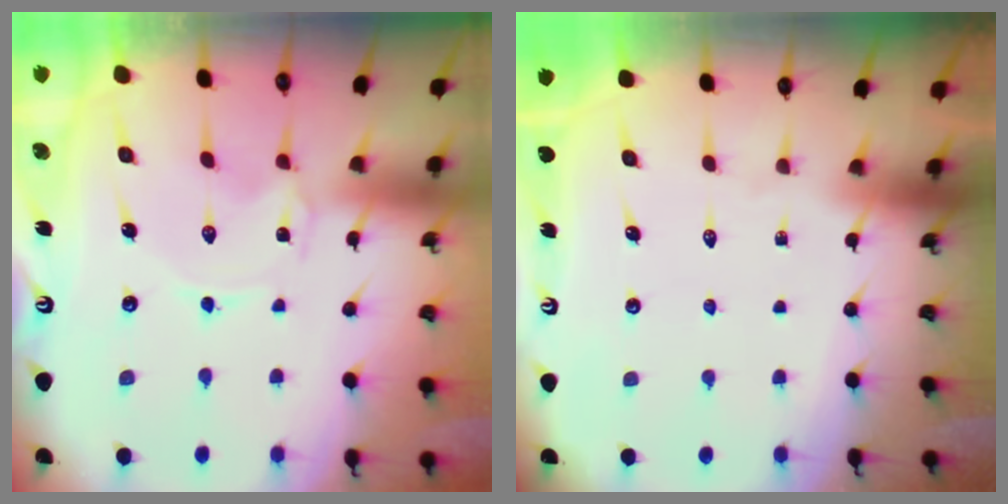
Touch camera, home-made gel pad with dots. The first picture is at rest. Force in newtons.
{"total": 0.0}